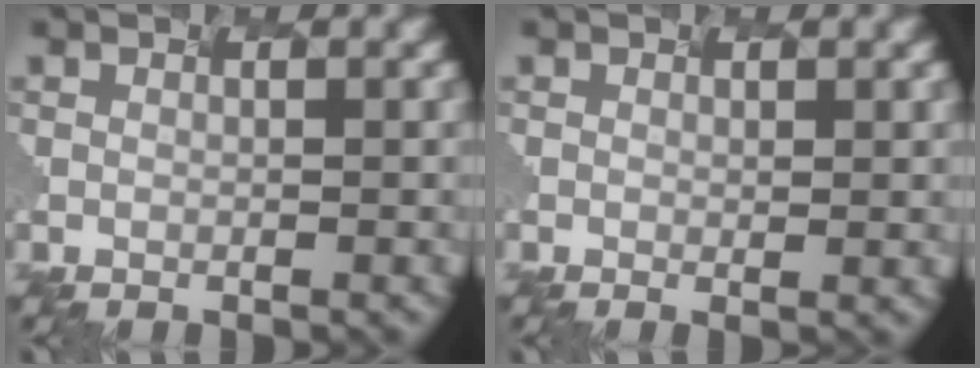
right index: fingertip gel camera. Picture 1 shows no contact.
{"total": 0.5, "force": [-0.2, -0.4, 0.2], "torque": [-0.009, -0.009, 0.007]}